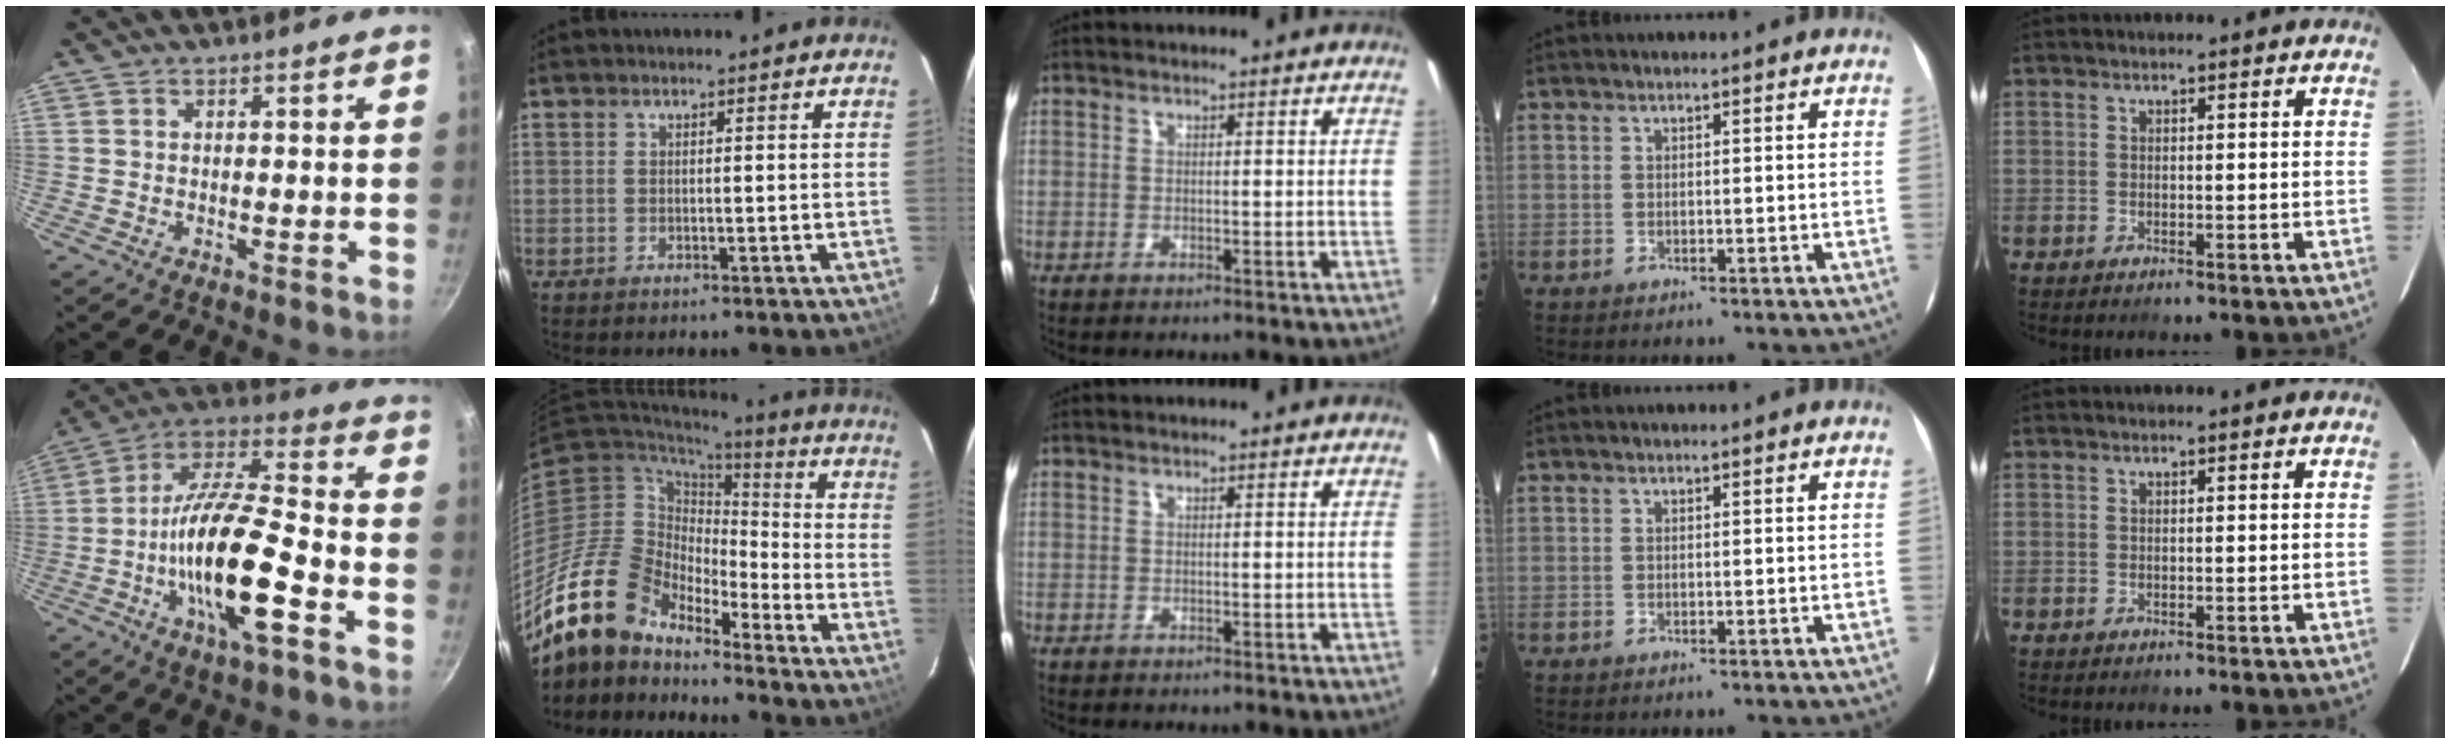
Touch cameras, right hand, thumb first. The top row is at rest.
{"thumb": {"total": 20.2, "force": [-6.8, 6.3, 18.0], "torque": [-0.319, 0.034, -0.136]}, "index": {"total": 15.3, "force": [-13.3, 6.6, 4.0], "torque": [-0.080, 0.016, -0.251]}}